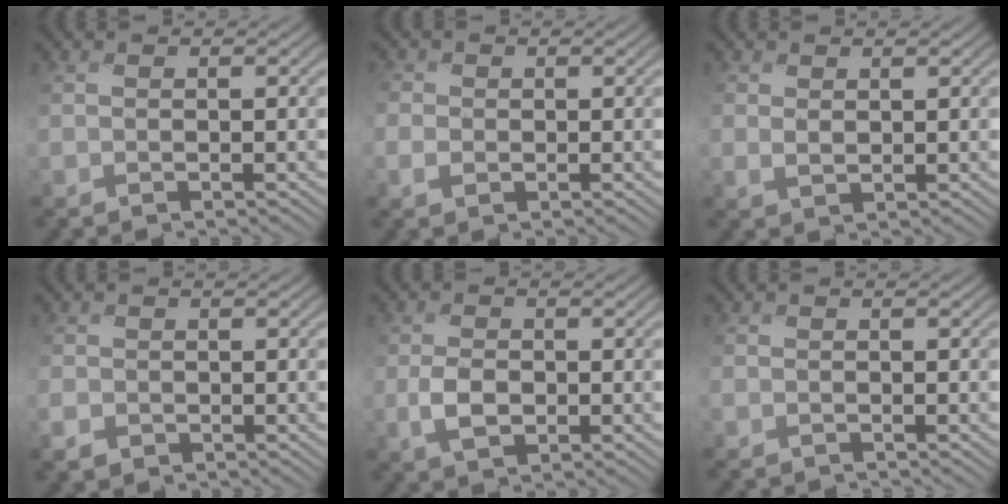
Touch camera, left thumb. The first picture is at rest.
{"total": 2.1, "force": [-0.3, 1.9, 0.9], "torque": [-0.027, -0.001, -0.011]}
{"total": 1.8, "force": [0.8, 1.2, 1.0], "torque": [-0.026, -0.002, 0.018]}
{"total": 2.3, "force": [-1.1, 1.9, 0.8], "torque": [-0.027, -0.009, -0.027]}
{"total": 3.5, "force": [-0.9, 2.4, 2.5], "torque": [-0.058, -0.006, -0.019]}
{"total": 1.1, "force": [-1.1, 0.2, 0.0], "torque": [-0.001, -0.006, -0.023]}